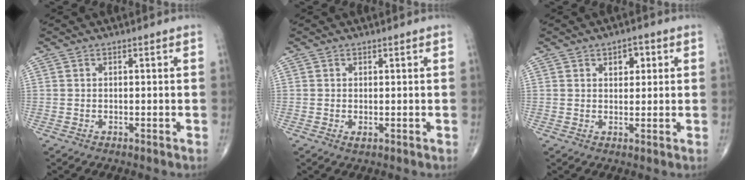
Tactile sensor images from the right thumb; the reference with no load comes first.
{"total": 0.8, "force": [-0.2, 0.4, 0.7], "torque": [-0.012, -0.004, -0.004]}
{"total": 3.6, "force": [1.5, 2.3, 2.4], "torque": [-0.014, -0.003, 0.017]}